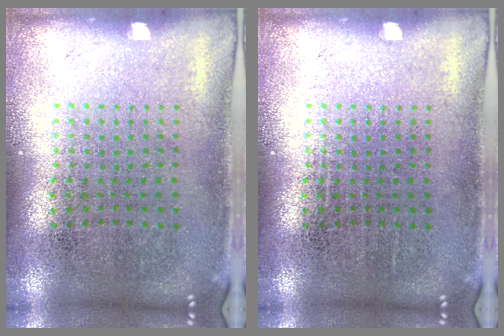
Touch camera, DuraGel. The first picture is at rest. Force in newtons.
{"total": 0.0}